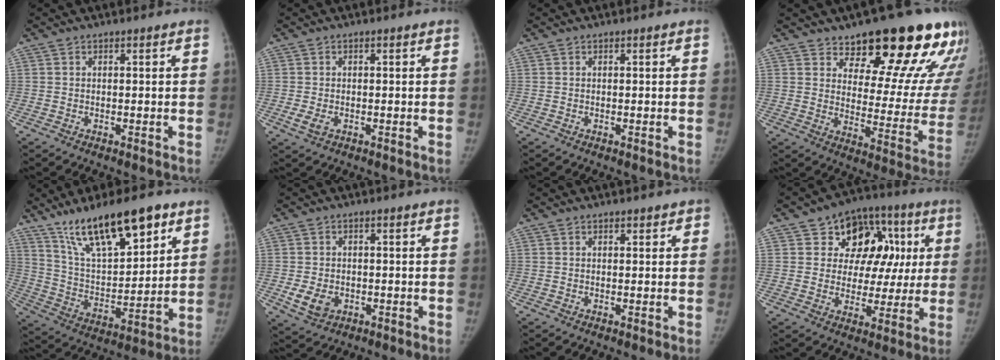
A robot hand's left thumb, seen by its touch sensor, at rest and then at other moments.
{"total": 2.5, "force": [-0.9, 1.6, 1.7], "torque": [-0.036, -0.003, -0.015]}
{"total": 0.0}
{"total": 22.2, "force": [15.8, 8.1, 13.4], "torque": [-0.131, -0.097, 0.208]}
{"total": 19.6, "force": [12.5, 6.8, 13.4], "torque": [-0.195, -0.050, 0.231]}
{"total": 5.3, "force": [-1.5, 4.1, 3.0], "torque": [-0.050, -0.001, -0.017]}
{"total": 1.3, "force": [0.8, 0.7, 0.7], "torque": [0.002, -0.002, 0.007]}
{"total": 16.4, "force": [4.8, 12.4, 9.6], "torque": [-0.066, 0.024, 0.071]}